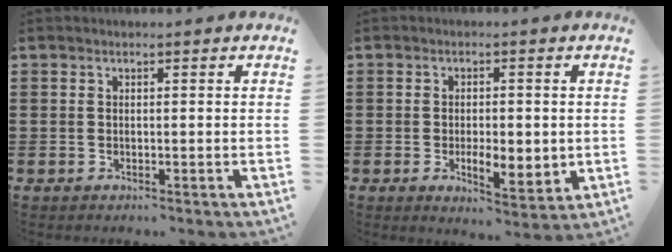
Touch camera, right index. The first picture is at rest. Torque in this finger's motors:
{"motor_torque": [0.30, -0.16, 0.32, 0.04]}